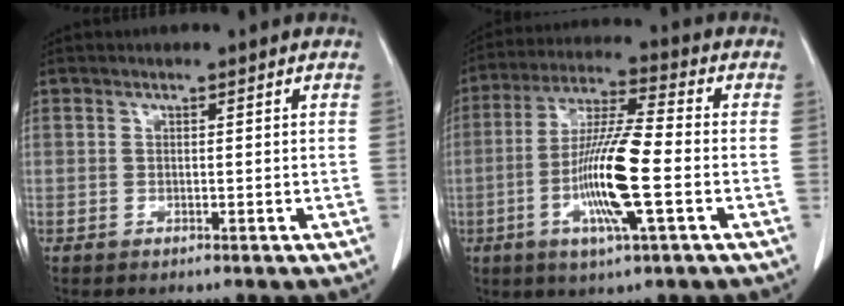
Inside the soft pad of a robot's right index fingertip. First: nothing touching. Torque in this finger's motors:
{"motor_torque": [2.04, -0.10, 0.39, 0.21]}